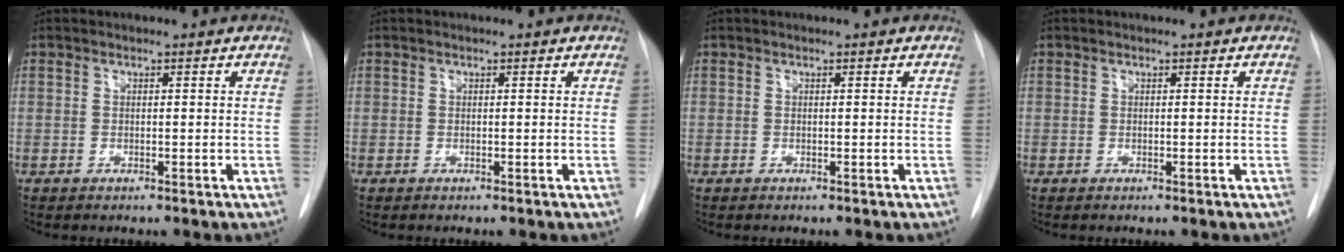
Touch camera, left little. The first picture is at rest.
{"total": 0.0}
{"total": 0.0}
{"total": 0.0}